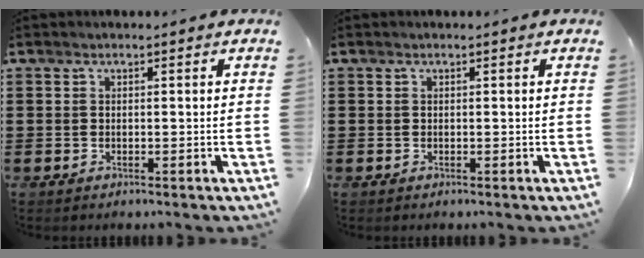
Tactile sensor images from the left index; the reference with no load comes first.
{"total": 0.0}